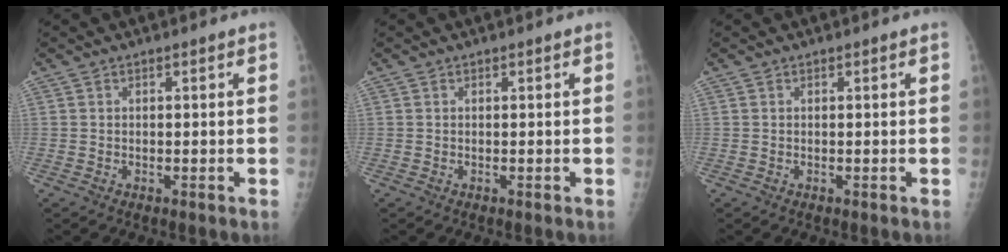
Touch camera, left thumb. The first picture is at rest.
{"total": 0.0}
{"total": 0.0}